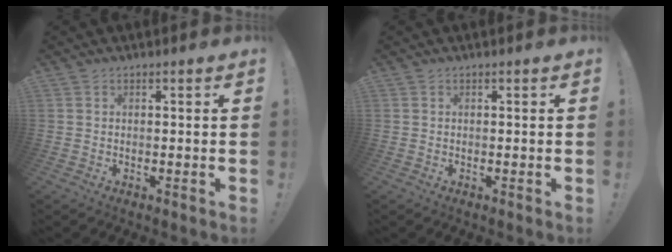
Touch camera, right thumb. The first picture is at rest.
{"total": 0.0}